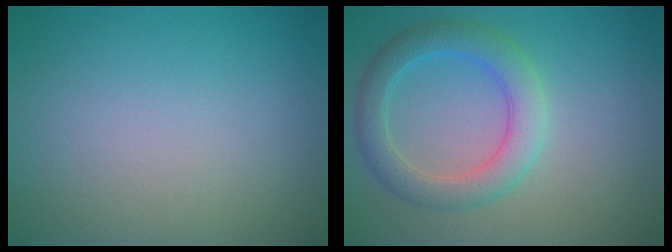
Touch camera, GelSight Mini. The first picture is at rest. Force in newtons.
{"total": 4.0, "press": 4.0, "slide": 0.2}